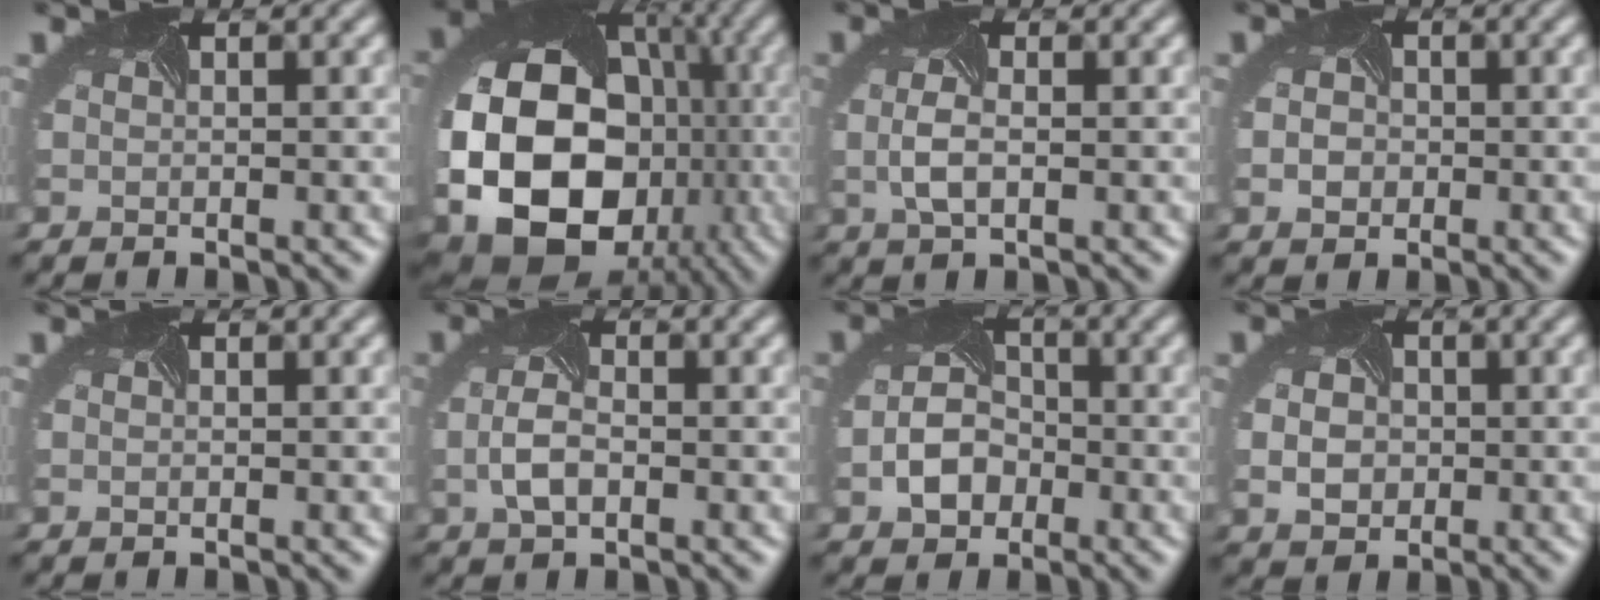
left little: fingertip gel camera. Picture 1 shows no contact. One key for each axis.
{"total": 20.5, "fx": -3.6, "fy": 15.9, "fz": 12.4, "tx": -0.243, "ty": -0.062, "tz": -0.056}
{"total": 2.1, "fx": -0.1, "fy": 0.7, "fz": 2.0, "tx": -0.055, "ty": -0.003, "tz": -0.004}
{"total": 3.5, "fx": 0.0, "fy": 2.7, "fz": 2.1, "tx": -0.030, "ty": 0.008, "tz": -0.007}
{"total": 0.0}
{"total": 2.6, "fx": -0.5, "fy": 1.3, "fz": 2.2, "tx": -0.060, "ty": -0.003, "tz": -0.009}
{"total": 3.5, "fx": -1.4, "fy": 2.6, "fz": 2.0, "tx": -0.038, "ty": -0.003, "tz": -0.026}
{"total": 4.9, "fx": 0.0, "fy": 3.8, "fz": 3.1, "tx": -0.044, "ty": 0.008, "tz": -0.008}